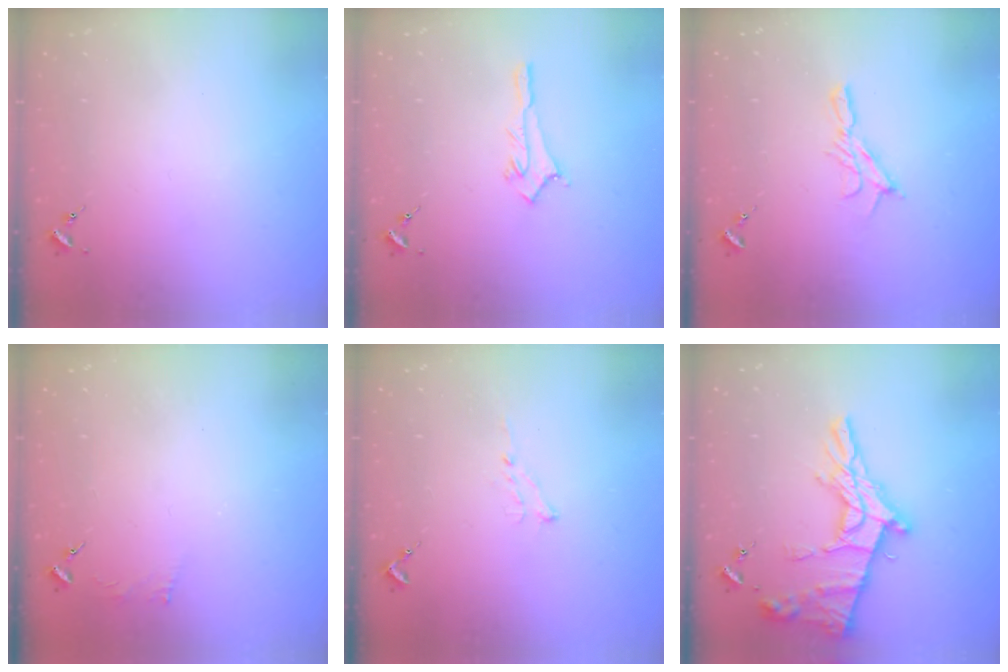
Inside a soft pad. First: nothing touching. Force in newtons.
{"total": 3.8, "press": 3.8, "slide": 0.5}
{"total": 8.2, "press": 8.1, "slide": 0.3}
{"total": 2.4, "press": 2.4, "slide": 0.3}
{"total": 7.0, "press": 6.9, "slide": 0.8}
{"total": 19.8, "press": 19.7, "slide": 1.7}